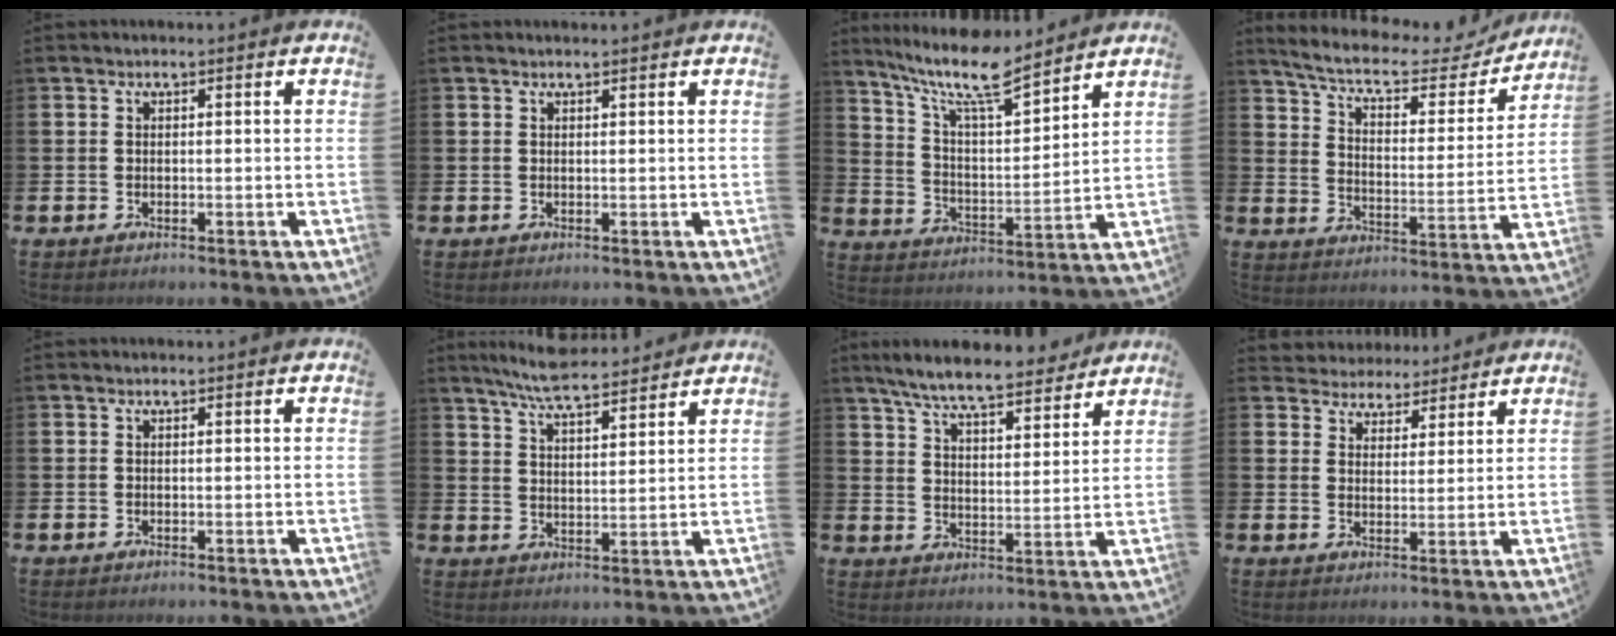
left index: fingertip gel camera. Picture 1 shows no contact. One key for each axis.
{"total": 0.8, "fx": 0.8, "fy": 0.0, "fz": 0.1, "tx": 0.000, "ty": -0.001, "tz": 0.014}
{"total": 11.0, "fx": 9.5, "fy": 1.9, "fz": 5.3, "tx": -0.130, "ty": -0.054, "tz": 0.165}
{"total": 7.3, "fx": 6.1, "fy": 2.2, "fz": 3.2, "tx": -0.087, "ty": -0.040, "tz": 0.098}
{"total": 0.0}
{"total": 7.3, "fx": 6.9, "fy": 0.5, "fz": 2.3, "tx": -0.069, "ty": -0.027, "tz": 0.126}
{"total": 7.9, "fx": 7.3, "fy": 1.1, "fz": 2.7, "tx": -0.075, "ty": -0.039, "tz": 0.127}
{"total": 4.2, "fx": 3.9, "fy": 1.4, "fz": -0.7, "tx": -0.012, "ty": -0.023, "tz": 0.069}